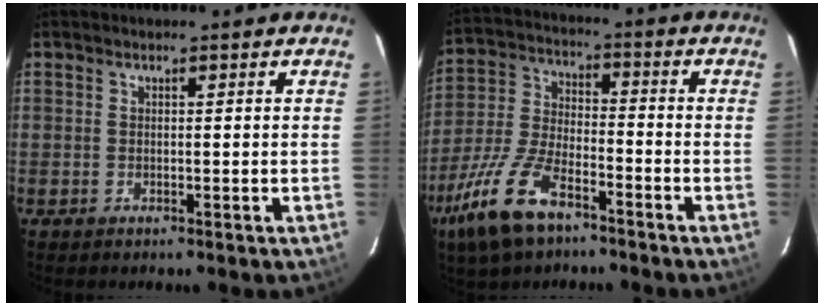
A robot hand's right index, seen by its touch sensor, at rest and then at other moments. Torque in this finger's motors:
{"motor_torque": [1.22, -0.92, 0.72, 0.17]}